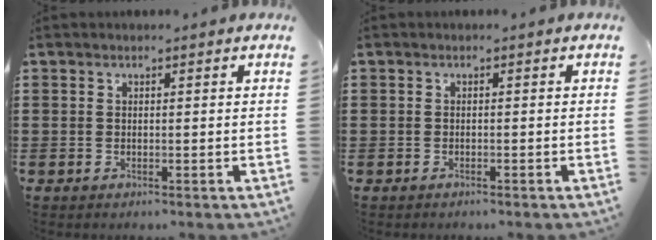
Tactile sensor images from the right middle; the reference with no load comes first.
{"total": 0.7, "force": [-0.6, 0.3, 0.0], "torque": [-0.001, 0.000, -0.012]}